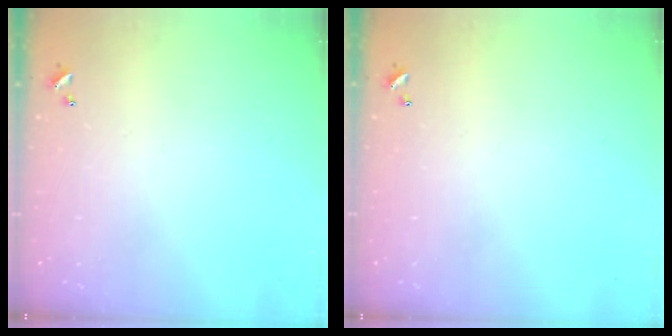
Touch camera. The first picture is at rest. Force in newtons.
{"total": 0.0}